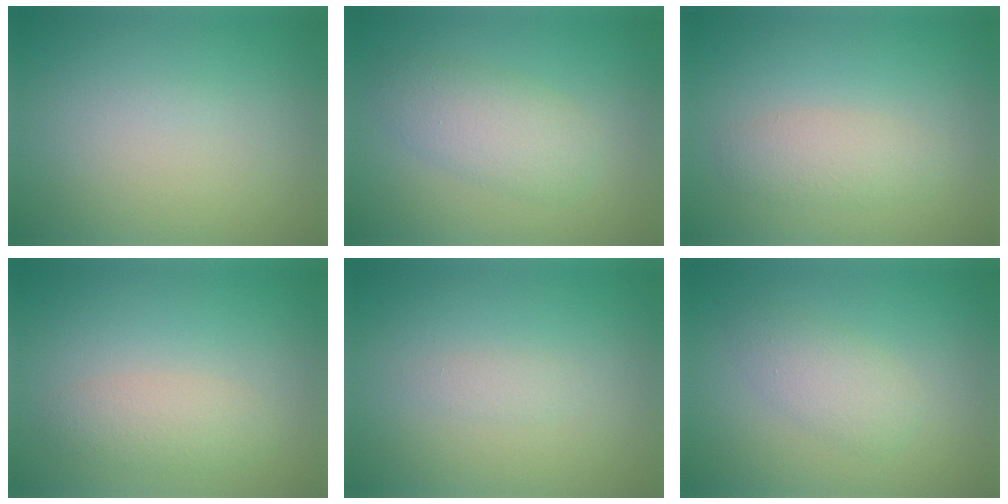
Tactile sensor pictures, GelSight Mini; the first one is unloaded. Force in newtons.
{"total": 3.8, "press": 3.8, "slide": 0.1}
{"total": 2.3, "press": 2.3, "slide": 0.1}
{"total": 2.2, "press": 2.2, "slide": 0.1}
{"total": 0.9, "press": 0.9, "slide": 0.0}
{"total": 2.7, "press": 2.7, "slide": 0.1}